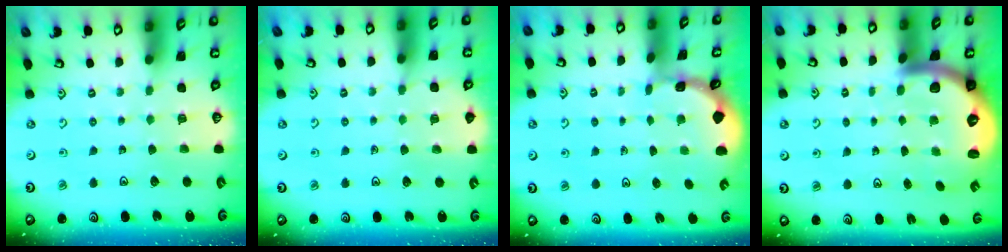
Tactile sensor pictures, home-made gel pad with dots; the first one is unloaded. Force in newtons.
{"total": 5.0, "press": 4.9, "slide": 0.7}
{"total": 0.7, "press": 0.6, "slide": 0.1}
{"total": 4.6, "press": 4.6, "slide": 0.6}